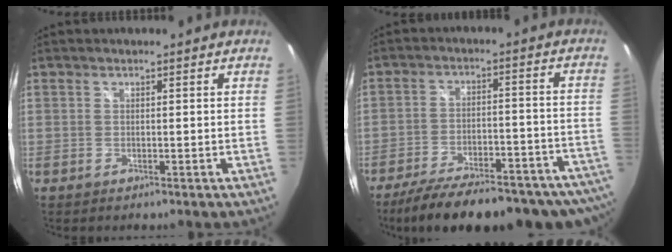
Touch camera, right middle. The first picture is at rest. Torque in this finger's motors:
{"motor_torque": [1.16, -0.97, 0.44, 0.10]}